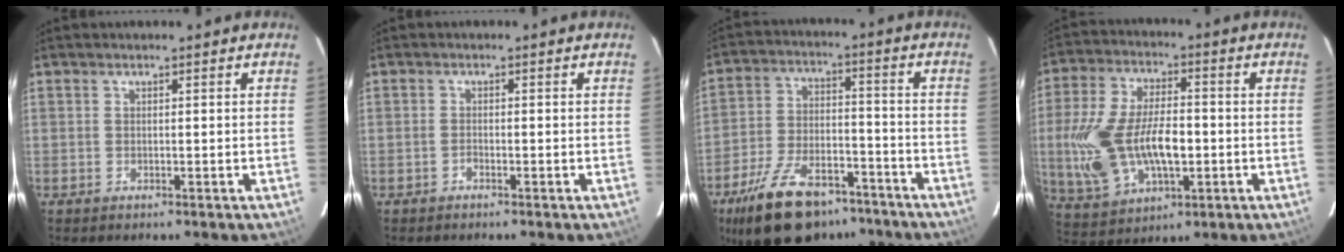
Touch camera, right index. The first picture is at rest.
{"total": 0.7, "force": [-0.6, 0.2, 0.2], "torque": [-0.003, 0.002, -0.012]}
{"total": 19.7, "force": [-14.2, 9.3, 10.1], "torque": [-0.208, -0.003, -0.218]}
{"total": 18.9, "force": [-2.4, 10.5, 15.5], "torque": [-0.336, -0.002, -0.028]}